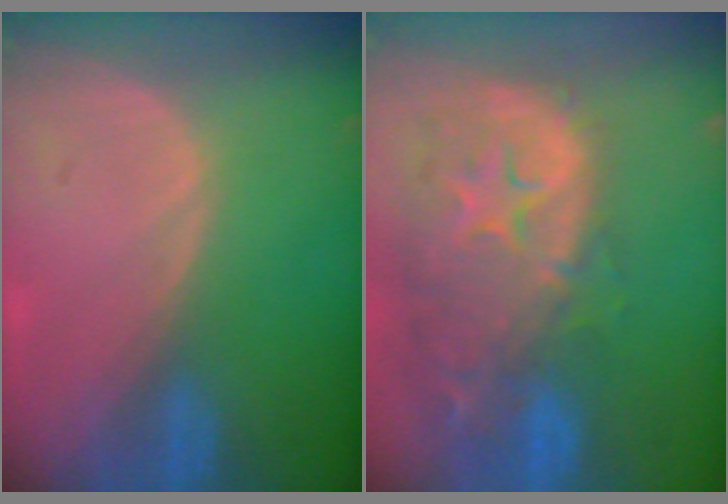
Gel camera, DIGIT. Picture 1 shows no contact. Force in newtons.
{"total": 14.3, "press": 11.5, "slide": 8.4}